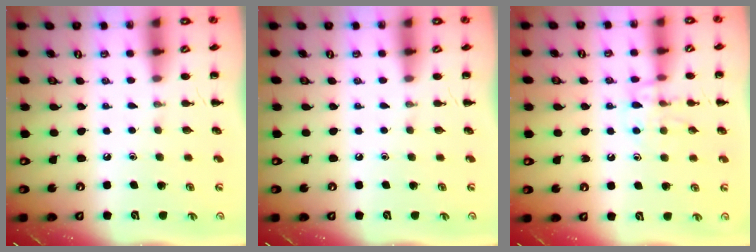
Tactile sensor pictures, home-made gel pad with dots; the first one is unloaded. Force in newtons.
{"total": 0.0}
{"total": 9.6, "press": 9.6, "slide": 0.7}